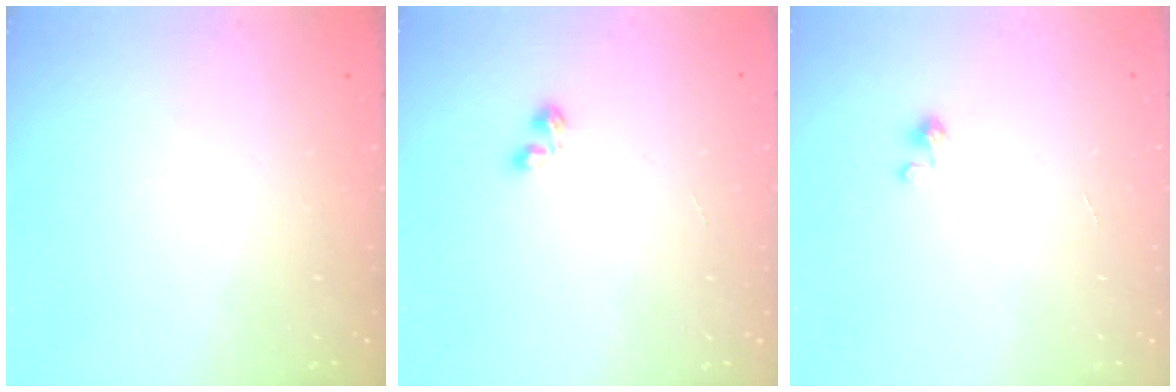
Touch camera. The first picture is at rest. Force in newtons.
{"total": 1.8, "press": 1.7, "slide": 0.5}
{"total": 0.9, "press": 0.9, "slide": 0.1}